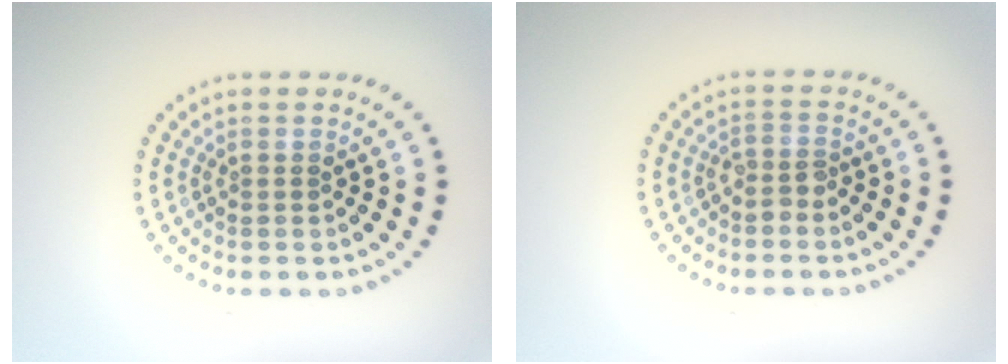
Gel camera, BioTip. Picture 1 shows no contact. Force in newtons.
{"total": 1.3, "press": 1.0, "slide": 0.8}